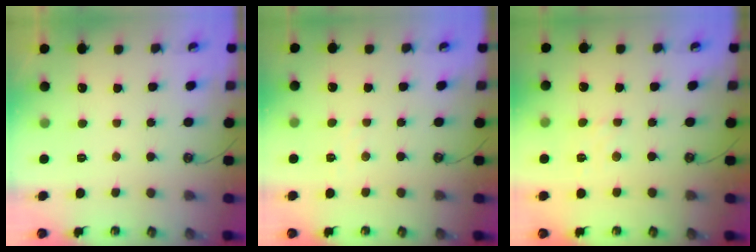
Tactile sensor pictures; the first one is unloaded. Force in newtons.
{"total": 2.7, "press": 2.7, "slide": 0.4}
{"total": 2.0, "press": 1.9, "slide": 0.6}